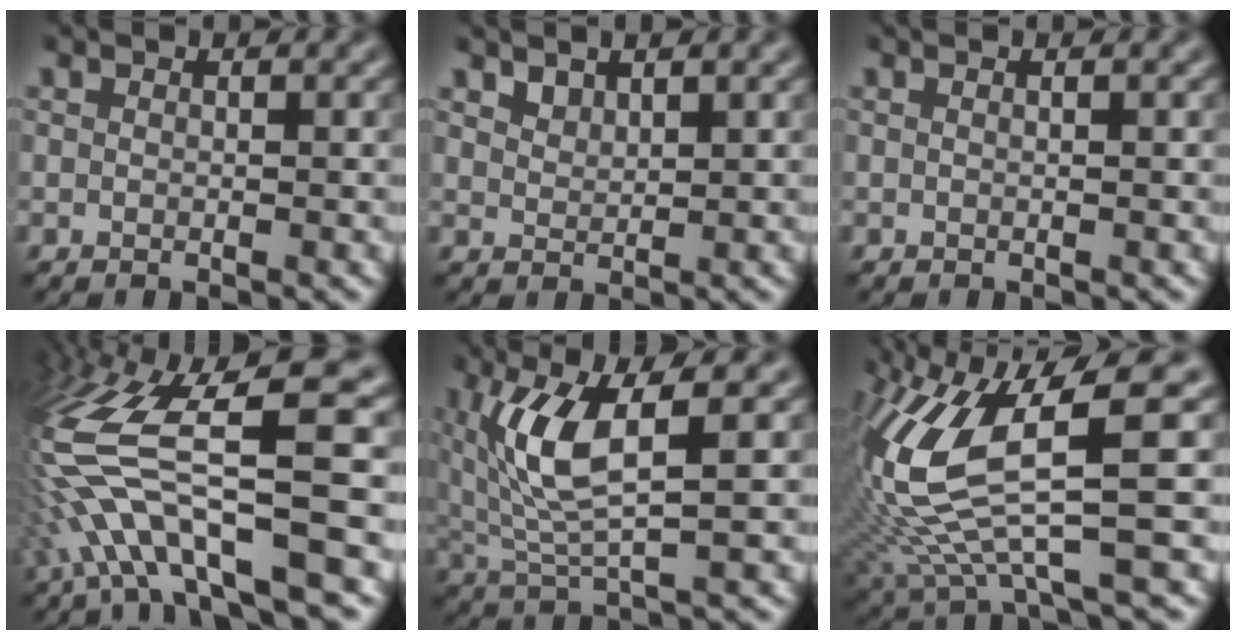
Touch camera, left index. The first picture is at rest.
{"total": 1.4, "force": [1.2, 0.5, 0.4], "torque": [-0.011, -0.001, 0.027]}
{"total": 0.6, "force": [0.2, 0.2, 0.6], "torque": [-0.006, 0.001, -0.004]}
{"total": 11.6, "force": [-2.2, 2.8, 11.1], "torque": [-0.223, 0.016, -0.030]}
{"total": 6.9, "force": [2.0, 2.0, 6.3], "torque": [-0.140, -0.006, 0.043]}
{"total": 11.4, "force": [1.3, 3.0, 10.9], "torque": [-0.241, -0.009, 0.033]}